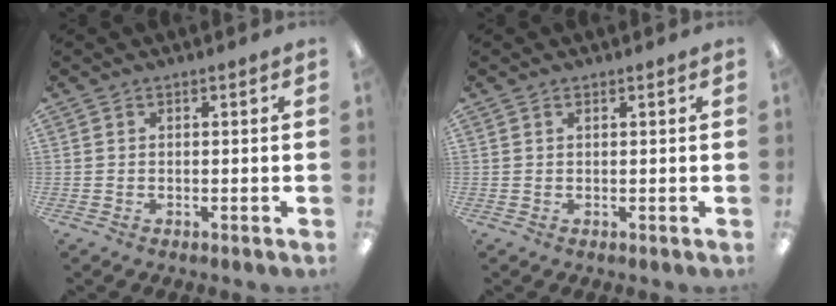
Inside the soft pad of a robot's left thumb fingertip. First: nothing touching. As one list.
[{"total": 0.0}]